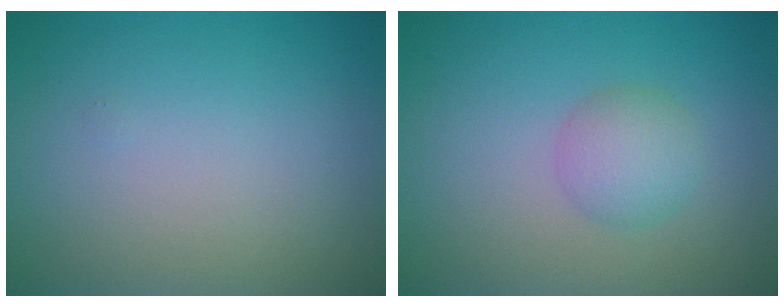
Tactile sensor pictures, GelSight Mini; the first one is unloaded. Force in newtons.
{"total": 2.5, "press": 2.4, "slide": 0.2}